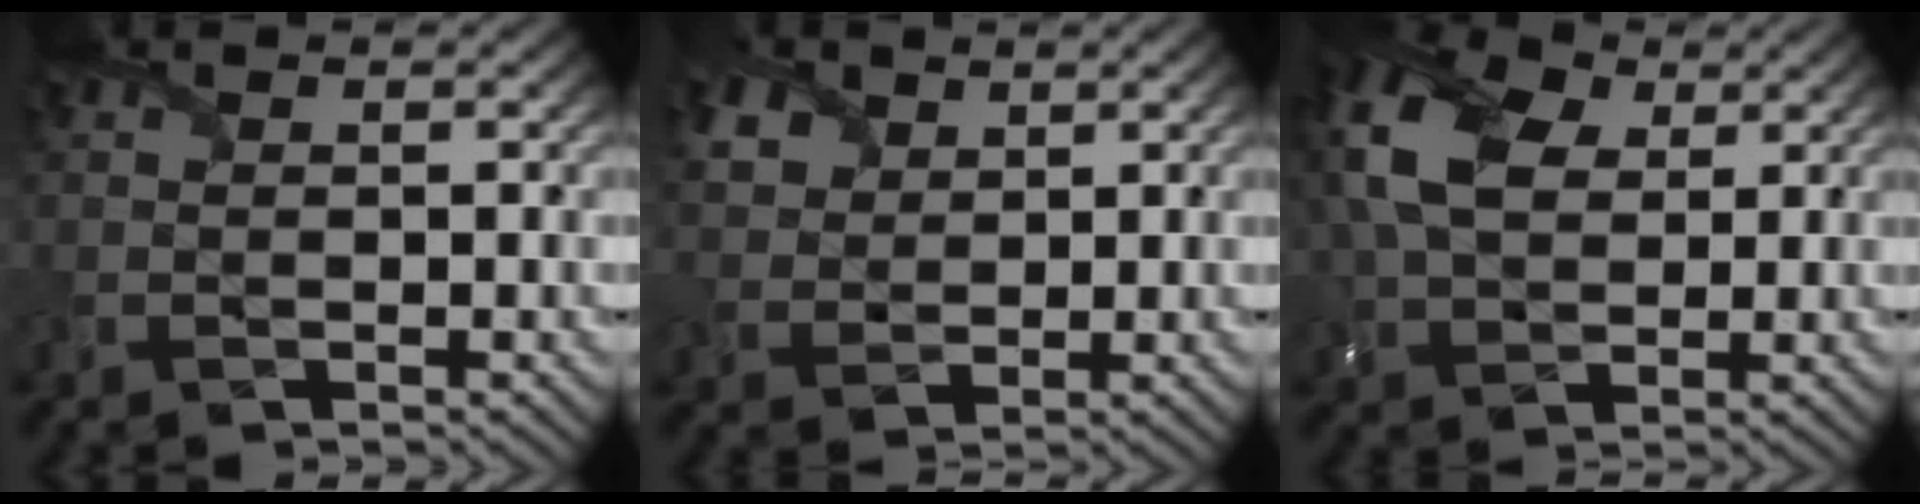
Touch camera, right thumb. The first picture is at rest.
{"total": 4.4, "force": [2.6, 3.1, 1.8], "torque": [-0.069, 0.007, 0.045]}
{"total": 12.4, "force": [4.2, 7.8, 8.7], "torque": [-0.234, 0.027, 0.078]}